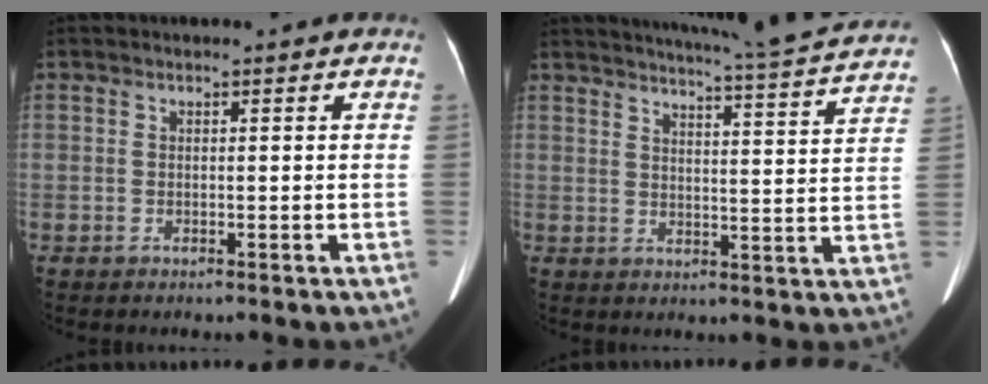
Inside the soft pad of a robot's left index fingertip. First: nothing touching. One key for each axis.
{"total": 17.8, "fx": 16.7, "fy": -0.7, "fz": 6.2, "tx": -0.104, "ty": -0.040, "tz": 0.199}